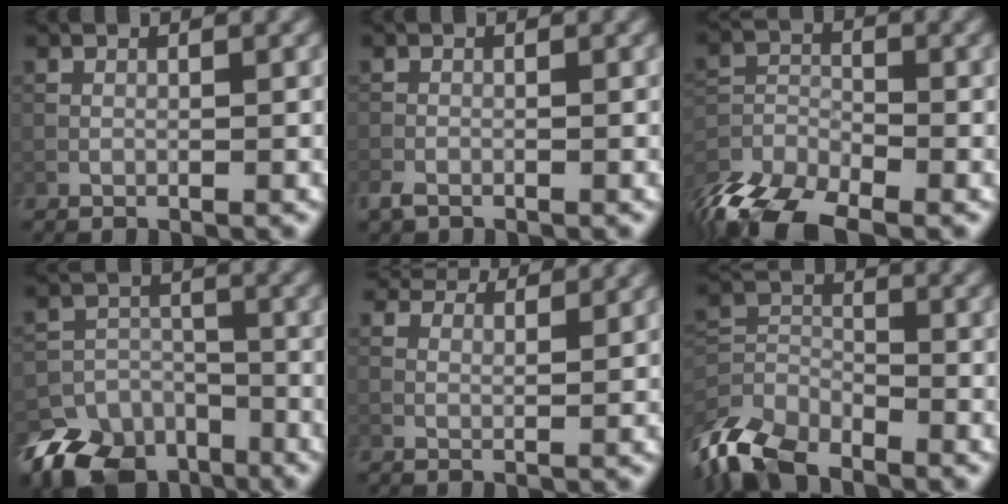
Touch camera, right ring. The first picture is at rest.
{"total": 1.4, "force": [-1.2, 0.6, 0.6], "torque": [-0.016, -0.005, -0.027]}
{"total": 9.0, "force": [-7.2, 3.3, 4.4], "torque": [-0.084, -0.012, -0.145]}
{"total": 10.1, "force": [-7.1, 6.6, 2.9], "torque": [-0.051, -0.016, -0.126]}
{"total": 7.1, "force": [6.3, 1.8, 2.7], "torque": [-0.075, 0.002, 0.103]}
{"total": 7.8, "force": [-6.2, 3.5, 3.4], "torque": [-0.076, -0.010, -0.134]}